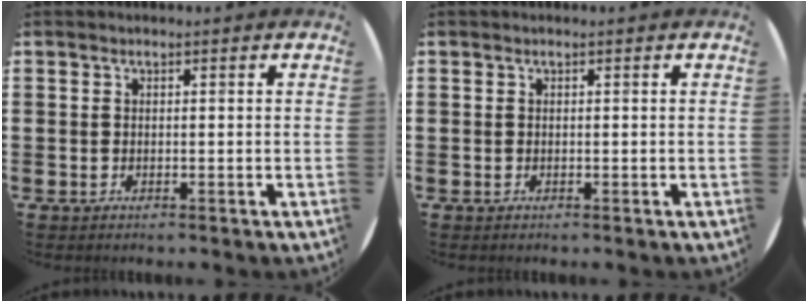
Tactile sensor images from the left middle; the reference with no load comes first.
{"total": 0.0}